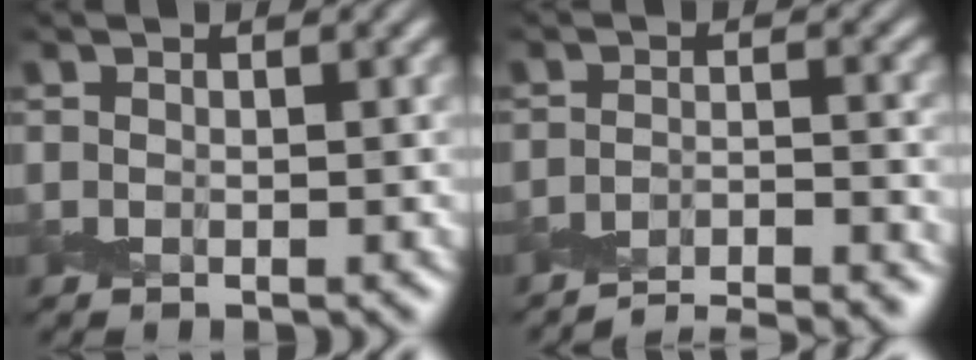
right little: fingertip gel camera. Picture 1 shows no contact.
{"total": 8.8, "force": [-8.7, 0.8, 1.4], "torque": [-0.012, -0.011, -0.131]}